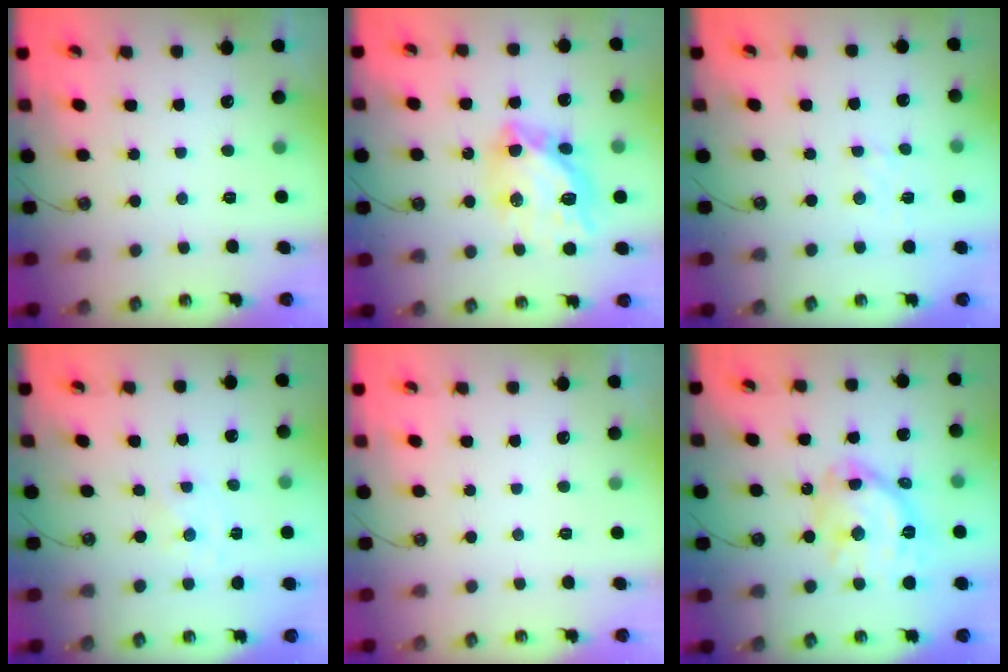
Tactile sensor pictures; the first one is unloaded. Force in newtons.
{"total": 15.5, "press": 15.5, "slide": 1.6}
{"total": 2.4, "press": 2.4, "slide": 0.4}
{"total": 0.0}
{"total": 0.0}
{"total": 15.8, "press": 15.7, "slide": 1.6}